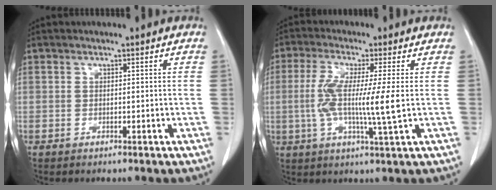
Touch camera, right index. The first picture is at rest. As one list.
[{"total": 9.9, "force": [-0.1, 0.1, 9.9], "torque": [-0.204, -0.010, -0.008]}]